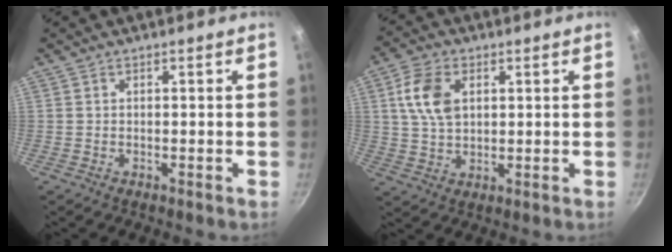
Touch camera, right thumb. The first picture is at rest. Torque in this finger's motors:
{"motor_torque": [0.09, 1.40, 0.68, -0.88, 0.07]}